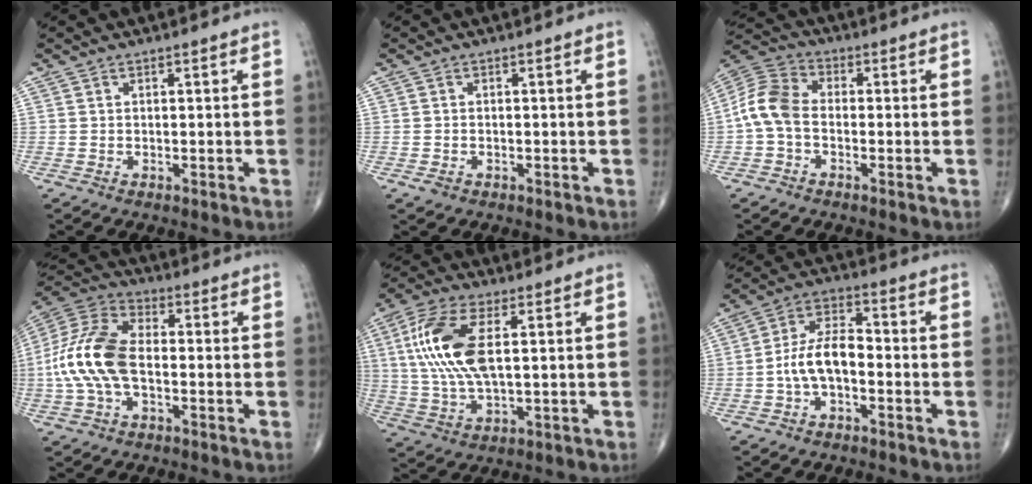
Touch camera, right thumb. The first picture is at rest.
{"total": 1.4, "force": [-0.7, 1.0, 0.7], "torque": [-0.013, 0.004, -0.009]}
{"total": 8.5, "force": [-1.2, 5.6, 6.2], "torque": [-0.124, 0.026, -0.040]}
{"total": 15.1, "force": [-1.8, 8.4, 12.4], "torque": [-0.271, 0.034, -0.038]}
{"total": 14.2, "force": [2.7, 6.0, 12.6], "torque": [-0.280, 0.002, 0.054]}
{"total": 8.5, "force": [-2.0, 4.4, 7.0], "torque": [-0.130, 0.036, -0.045]}